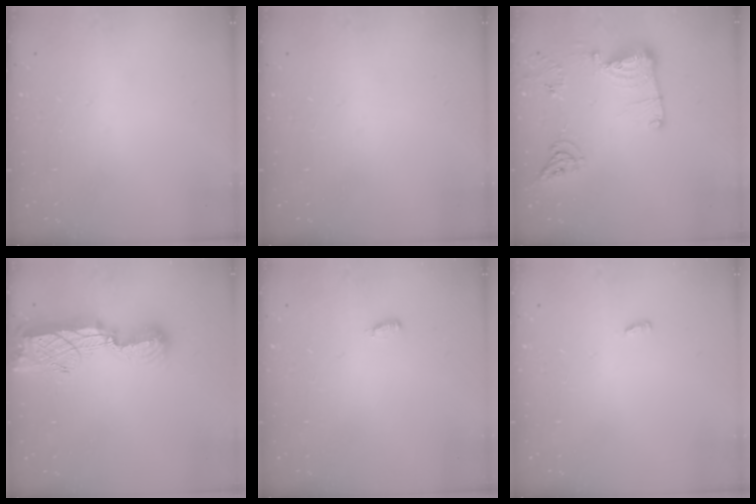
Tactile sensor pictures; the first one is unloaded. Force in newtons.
{"total": 0.0}
{"total": 12.9, "press": 12.9, "slide": 0.7}
{"total": 12.4, "press": 12.3, "slide": 1.2}
{"total": 7.1, "press": 3.0, "slide": 6.4}
{"total": 2.9, "press": 2.6, "slide": 1.3}